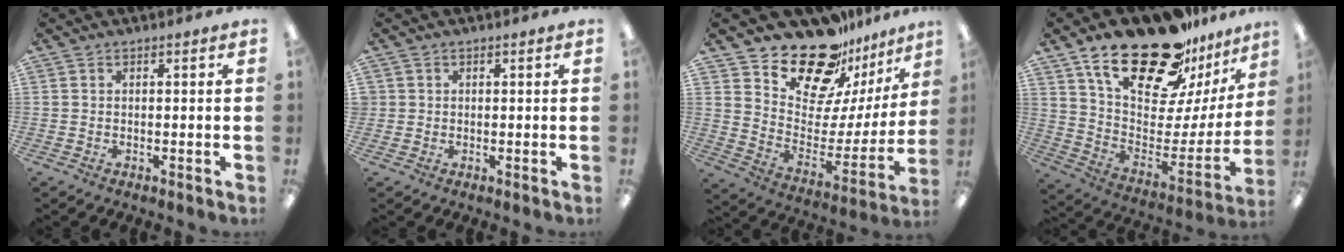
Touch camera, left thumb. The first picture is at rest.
{"total": 1.0, "force": [0.2, 0.9, -0.4], "torque": [0.008, 0.002, 0.003]}
{"total": 20.4, "force": [17.2, 8.8, 6.5], "torque": [-0.106, -0.134, 0.301]}
{"total": 26.2, "force": [19.6, 10.5, 13.9], "torque": [-0.217, -0.128, 0.340]}